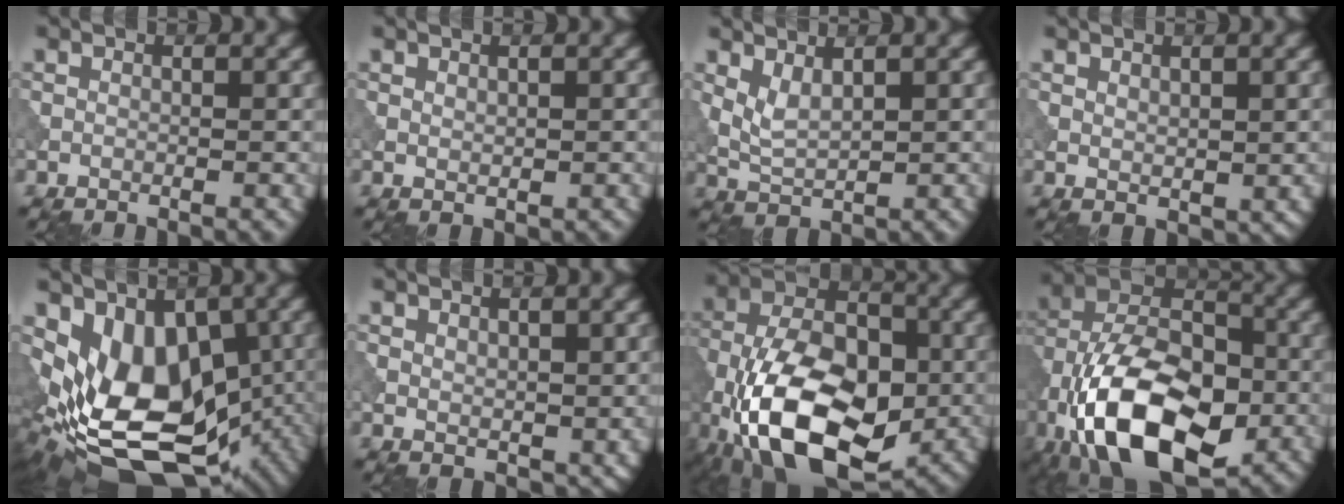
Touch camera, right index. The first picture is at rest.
{"total": 0.6, "force": [0.4, 0.3, 0.4], "torque": [-0.007, -0.002, 0.011]}
{"total": 2.5, "force": [1.1, 1.0, 1.9], "torque": [-0.046, -0.005, 0.028]}
{"total": 1.2, "force": [0.7, 0.7, 0.7], "torque": [-0.013, -0.004, 0.019]}
{"total": 15.6, "force": [-2.5, 10.1, 11.5], "torque": [-0.164, -0.028, -0.022]}
{"total": 2.1, "force": [1.1, 1.3, 1.2], "torque": [-0.021, -0.007, 0.026]}
{"total": 15.6, "force": [-6.1, 8.6, 11.5], "torque": [-0.213, -0.003, -0.124]}
{"total": 17.5, "force": [-7.4, 9.4, 12.8], "torque": [-0.239, -0.002, -0.148]}